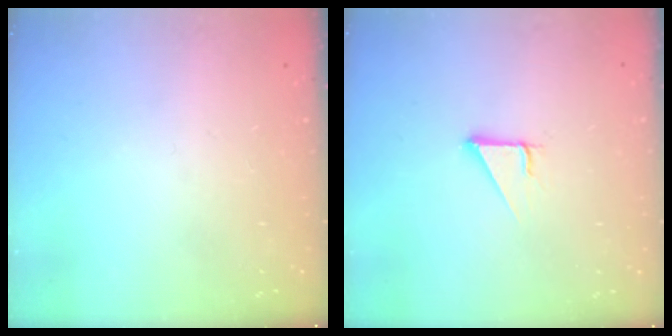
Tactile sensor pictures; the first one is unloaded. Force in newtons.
{"total": 2.9, "press": 2.9, "slide": 0.1}